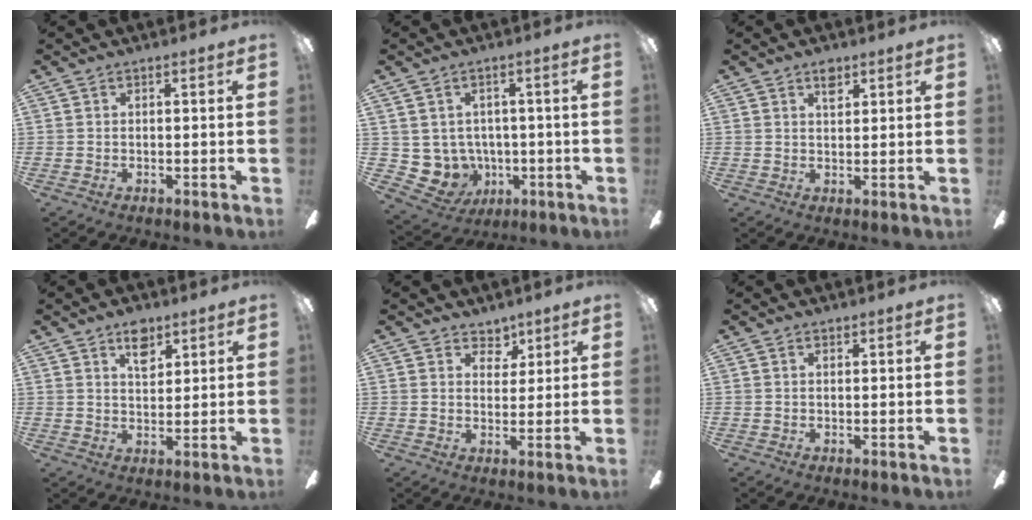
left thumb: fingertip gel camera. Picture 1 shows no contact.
{"total": 6.1, "force": [0.4, 6.0, 1.0], "torque": [-0.070, -0.014, 0.015]}
{"total": 3.3, "force": [2.2, 1.7, 1.8], "torque": [-0.015, -0.006, 0.034]}
{"total": 6.7, "force": [4.2, 3.6, 3.7], "torque": [-0.044, -0.012, 0.069]}
{"total": 4.8, "force": [3.5, 3.1, 1.1], "torque": [-0.003, -0.018, 0.059]}
{"total": 0.0}